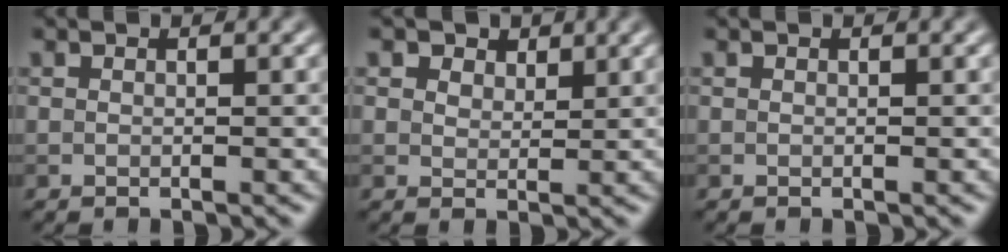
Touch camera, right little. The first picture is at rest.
{"total": 3.5, "force": [2.4, 2.1, 1.4], "torque": [-0.037, 0.000, 0.031]}
{"total": 0.0}